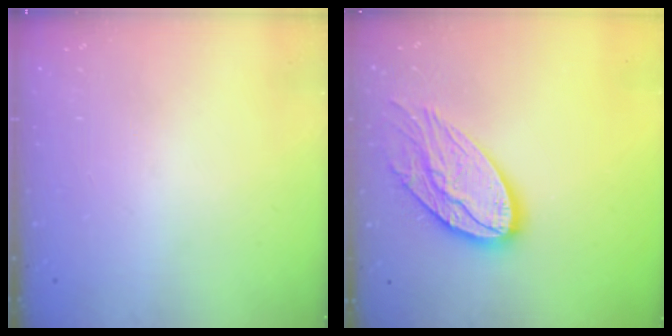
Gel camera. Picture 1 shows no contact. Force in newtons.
{"total": 15.9, "press": 15.8, "slide": 1.2}